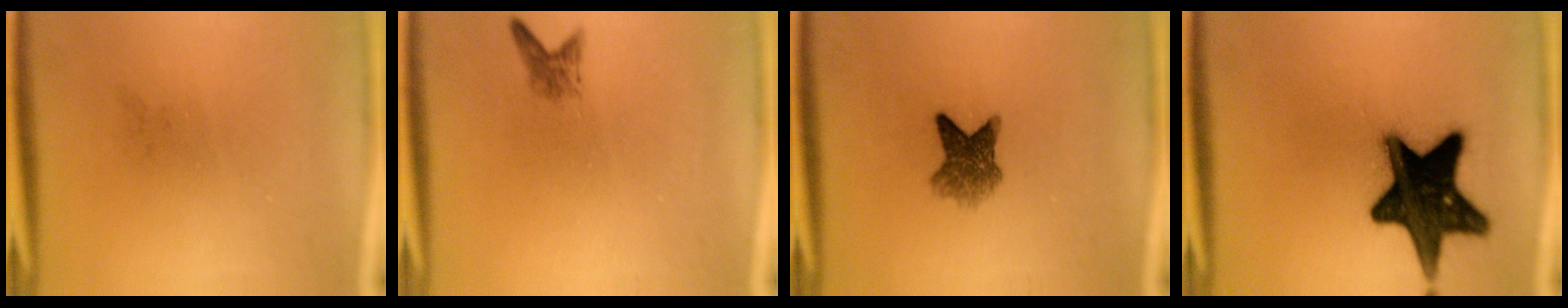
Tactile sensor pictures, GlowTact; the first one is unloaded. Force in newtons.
{"total": 1.6}
{"total": 5.0}
{"total": 18.8}